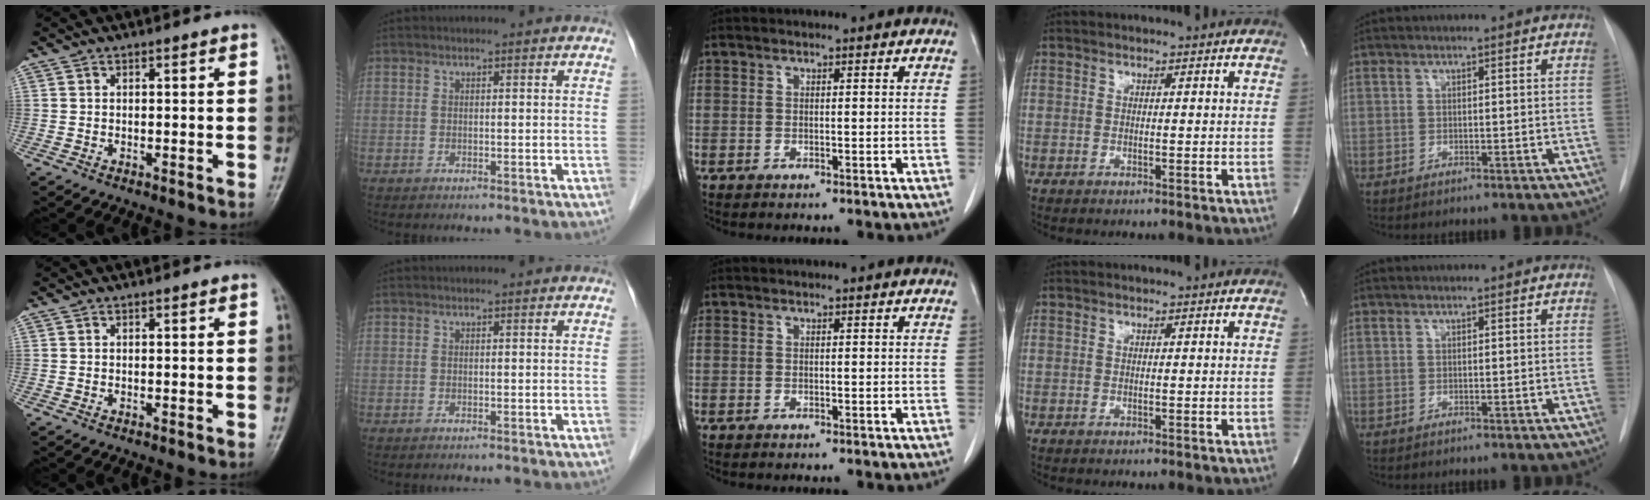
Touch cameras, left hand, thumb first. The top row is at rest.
{}